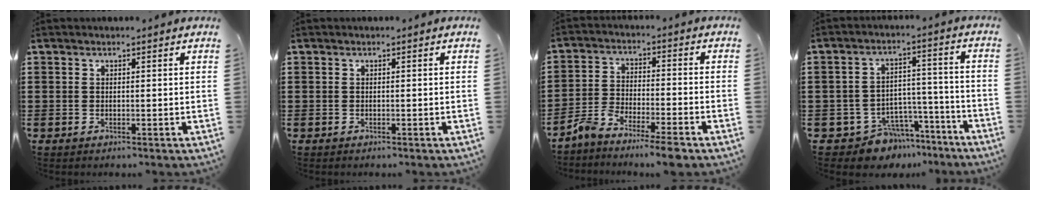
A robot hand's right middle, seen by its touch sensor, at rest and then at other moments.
{"total": 0.0}
{"total": 5.5, "force": [-5.2, 0.0, 1.8], "torque": [-0.043, -0.005, -0.102]}
{"total": 7.0, "force": [-6.0, 3.2, 1.3], "torque": [-0.031, 0.027, -0.113]}